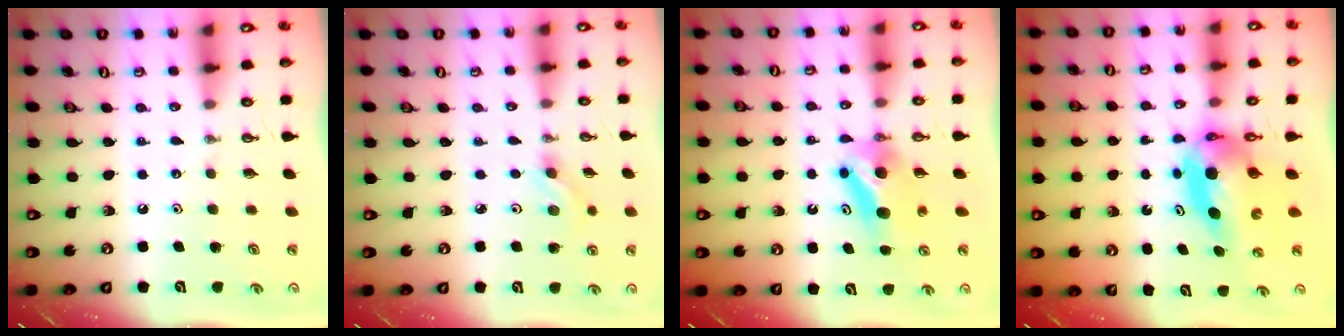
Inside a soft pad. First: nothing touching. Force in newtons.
{"total": 4.5, "press": 4.1, "slide": 2.0}
{"total": 7.4, "press": 7.1, "slide": 1.9}
{"total": 6.5, "press": 6.5, "slide": 0.9}